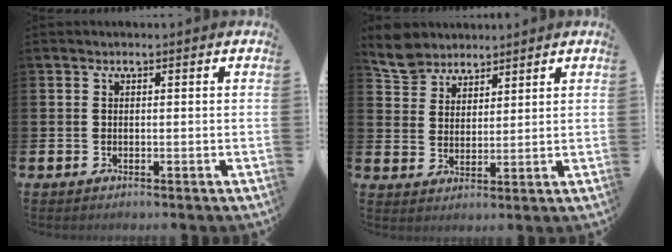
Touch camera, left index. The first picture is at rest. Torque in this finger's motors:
{"motor_torque": [0.96, -0.89, 0.07, 0.00]}